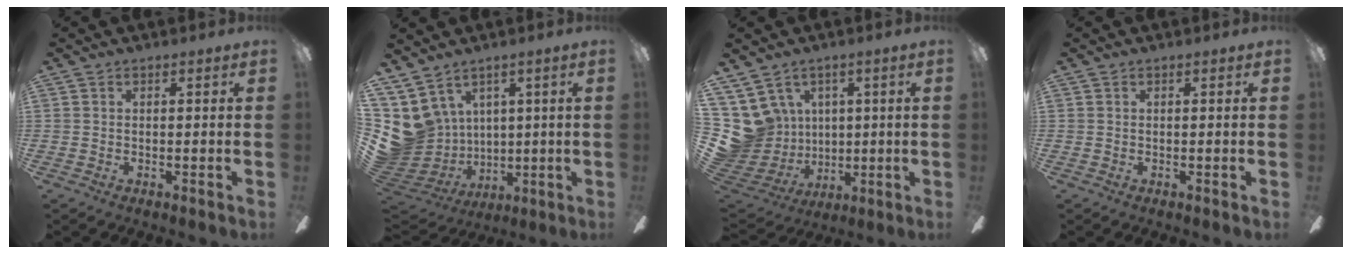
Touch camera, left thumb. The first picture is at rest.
{"total": 11.2, "force": [4.1, 9.6, 4.0], "torque": [-0.141, -0.044, 0.084]}
{"total": 13.1, "force": [3.6, 12.0, 4.1], "torque": [-0.137, -0.036, 0.084]}
{"total": 0.0}